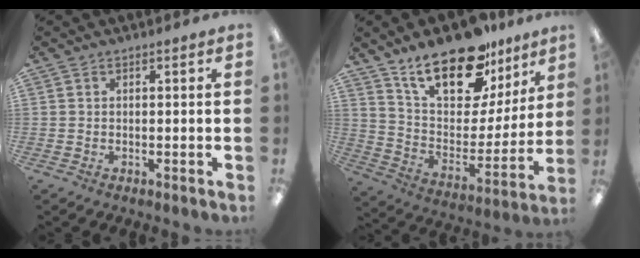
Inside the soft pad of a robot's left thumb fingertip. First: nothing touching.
{"total": 22.4, "force": [15.9, 10.0, 12.2], "torque": [-0.198, -0.098, 0.280]}